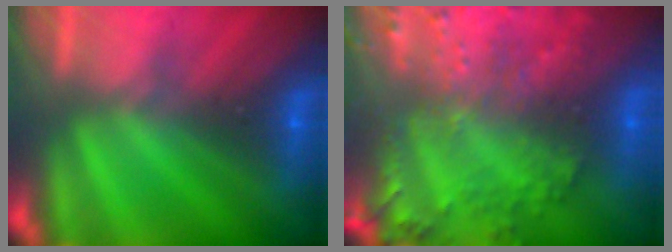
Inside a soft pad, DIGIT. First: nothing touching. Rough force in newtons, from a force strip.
{"total": 5.8}